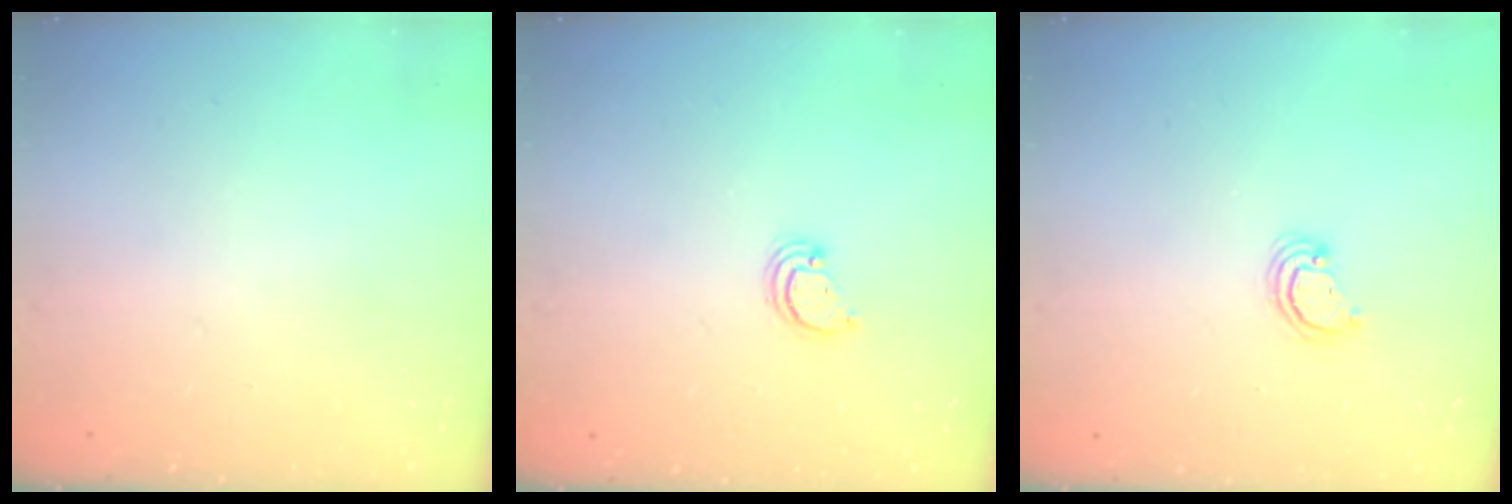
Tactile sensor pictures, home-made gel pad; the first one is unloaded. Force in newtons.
{"total": 2.6, "press": 2.6, "slide": 0.2}
{"total": 3.0, "press": 2.9, "slide": 0.3}